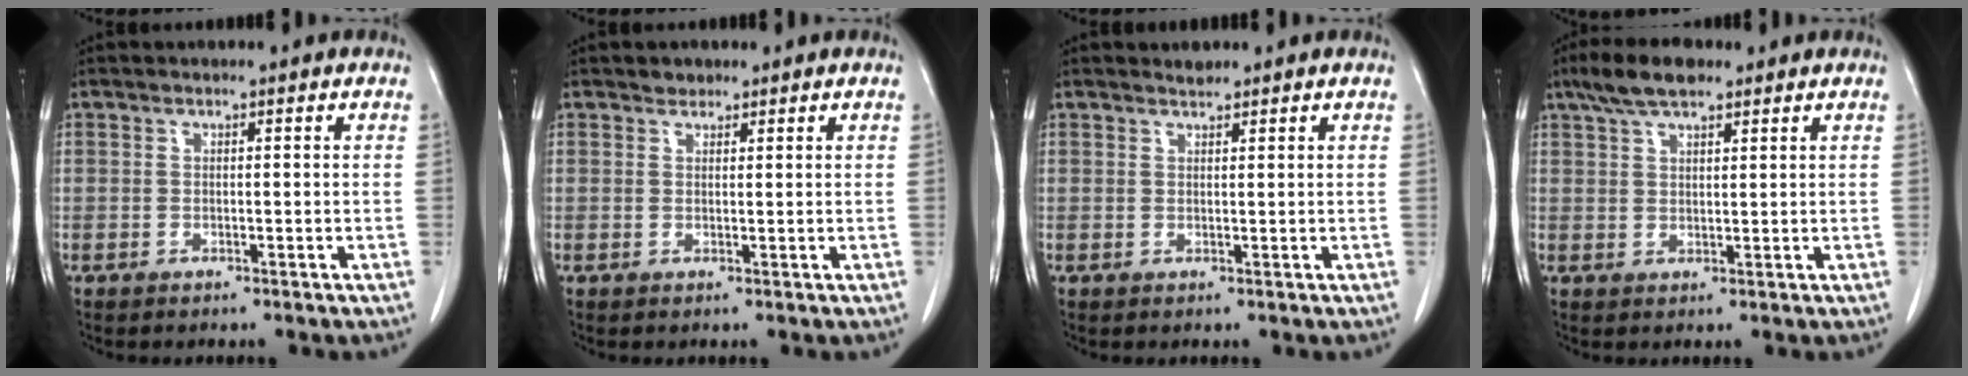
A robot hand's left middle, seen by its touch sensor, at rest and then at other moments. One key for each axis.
{"total": 1.2, "fx": 1.0, "fy": 0.7, "fz": 0.1, "tx": -0.001, "ty": 0.000, "tz": 0.013}
{"total": 1.0, "fx": 1.0, "fy": 0.1, "fz": 0.1, "tx": -0.011, "ty": -0.003, "tz": 0.019}
{"total": 6.2, "fx": 4.5, "fy": 2.1, "fz": 3.8, "tx": -0.079, "ty": 0.017, "tz": 0.083}